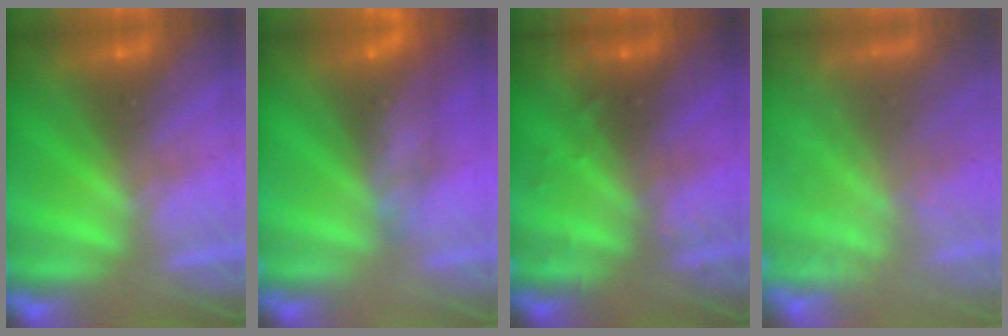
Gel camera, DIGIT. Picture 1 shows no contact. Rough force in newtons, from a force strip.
{"total": 10.8}
{"total": 2.9}
{"total": 10.4}